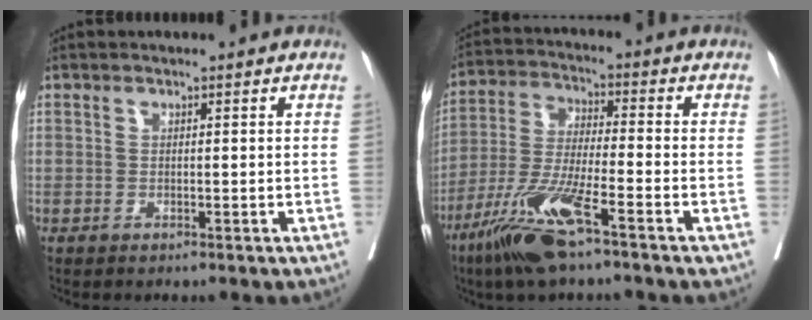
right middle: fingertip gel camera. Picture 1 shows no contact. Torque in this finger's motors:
{"motor_torque": [1.31, -0.83, 0.25, 0.08]}